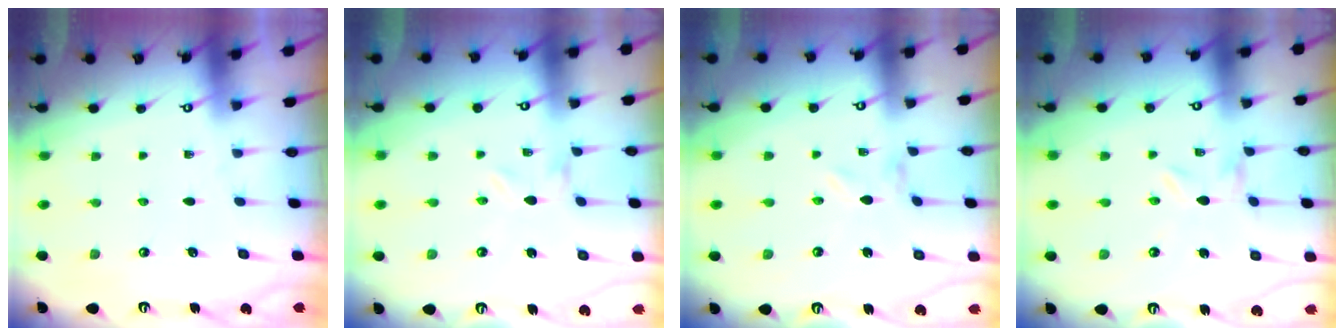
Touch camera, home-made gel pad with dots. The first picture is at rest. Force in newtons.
{"total": 0.0}
{"total": 0.0}
{"total": 0.5, "press": 0.5, "slide": 0.0}